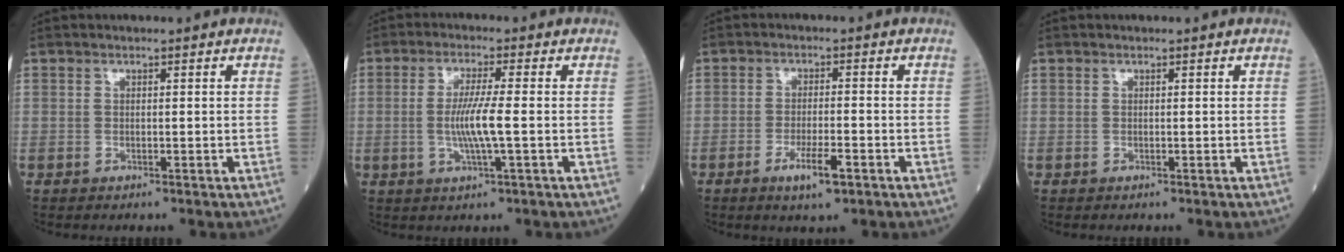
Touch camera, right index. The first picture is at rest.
{"total": 5.8, "force": [-0.7, -0.2, 5.8], "torque": [-0.115, -0.005, -0.014]}
{"total": 6.2, "force": [-3.3, 0.9, 5.2], "torque": [-0.094, -0.006, -0.054]}
{"total": 0.0}